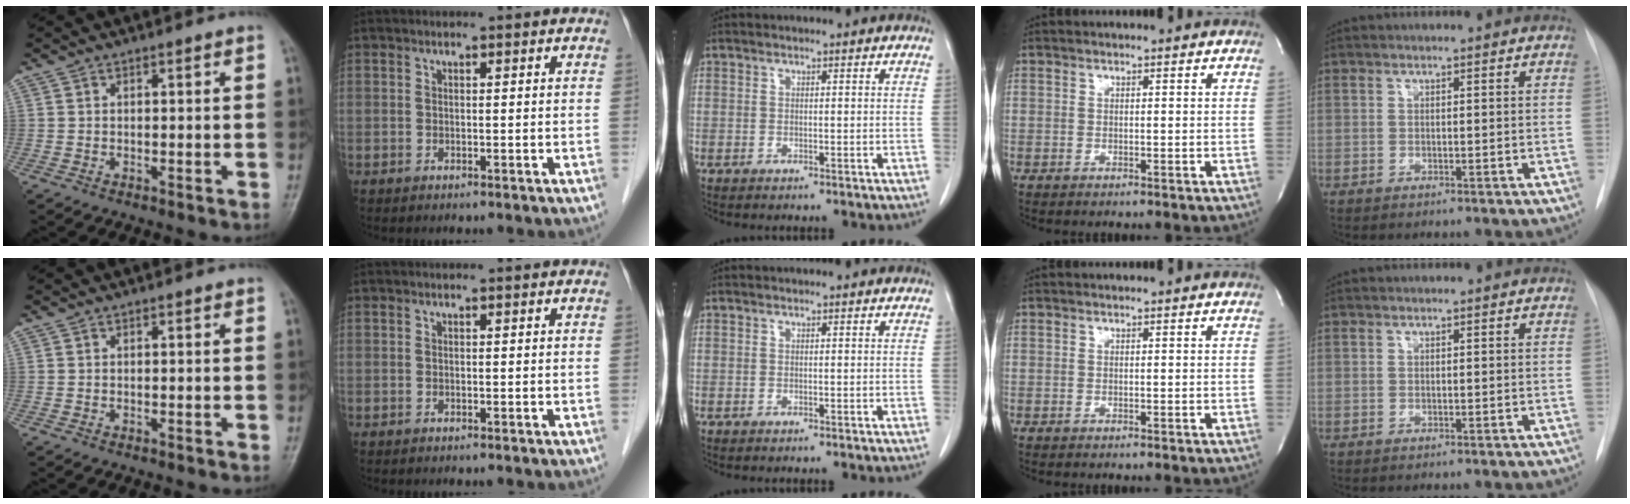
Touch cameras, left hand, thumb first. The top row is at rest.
{}